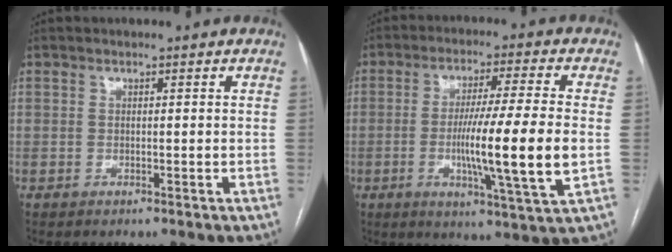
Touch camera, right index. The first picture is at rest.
{"total": 13.9, "force": [-1.9, -0.8, 13.7], "torque": [-0.236, -0.020, -0.040]}